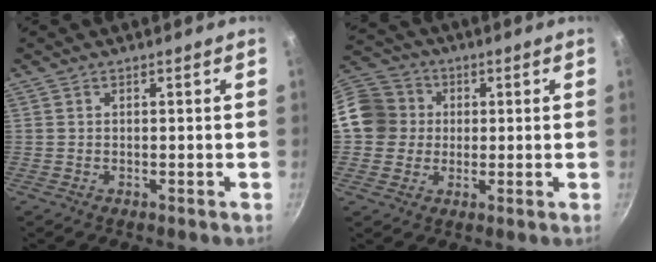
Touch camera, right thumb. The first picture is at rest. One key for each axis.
{"total": 12.4, "fx": 1.1, "fy": 11.5, "fz": 4.5, "tx": -0.066, "ty": 0.030, "tz": 0.007}